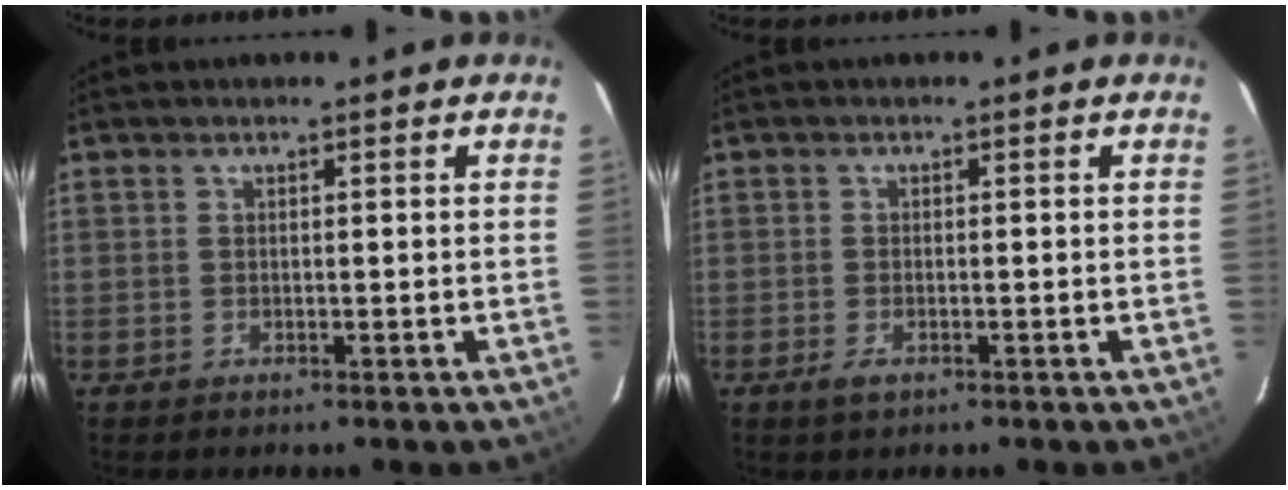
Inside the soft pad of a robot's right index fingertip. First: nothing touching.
{"total": 2.1, "force": [-1.1, 1.1, 1.4], "torque": [-0.029, -0.004, -0.017]}